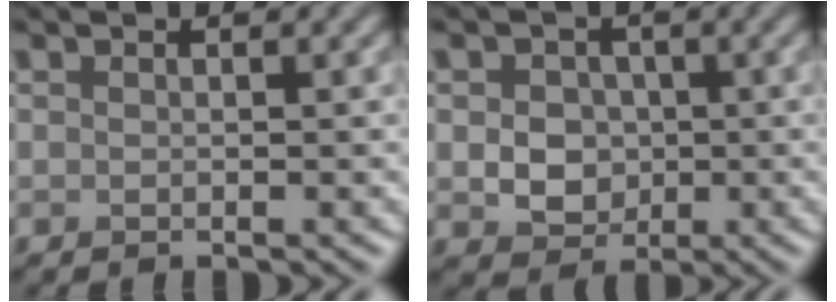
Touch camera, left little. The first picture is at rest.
{"total": 3.7, "force": [0.0, 3.1, 2.0], "torque": [-0.028, -0.004, -0.003]}